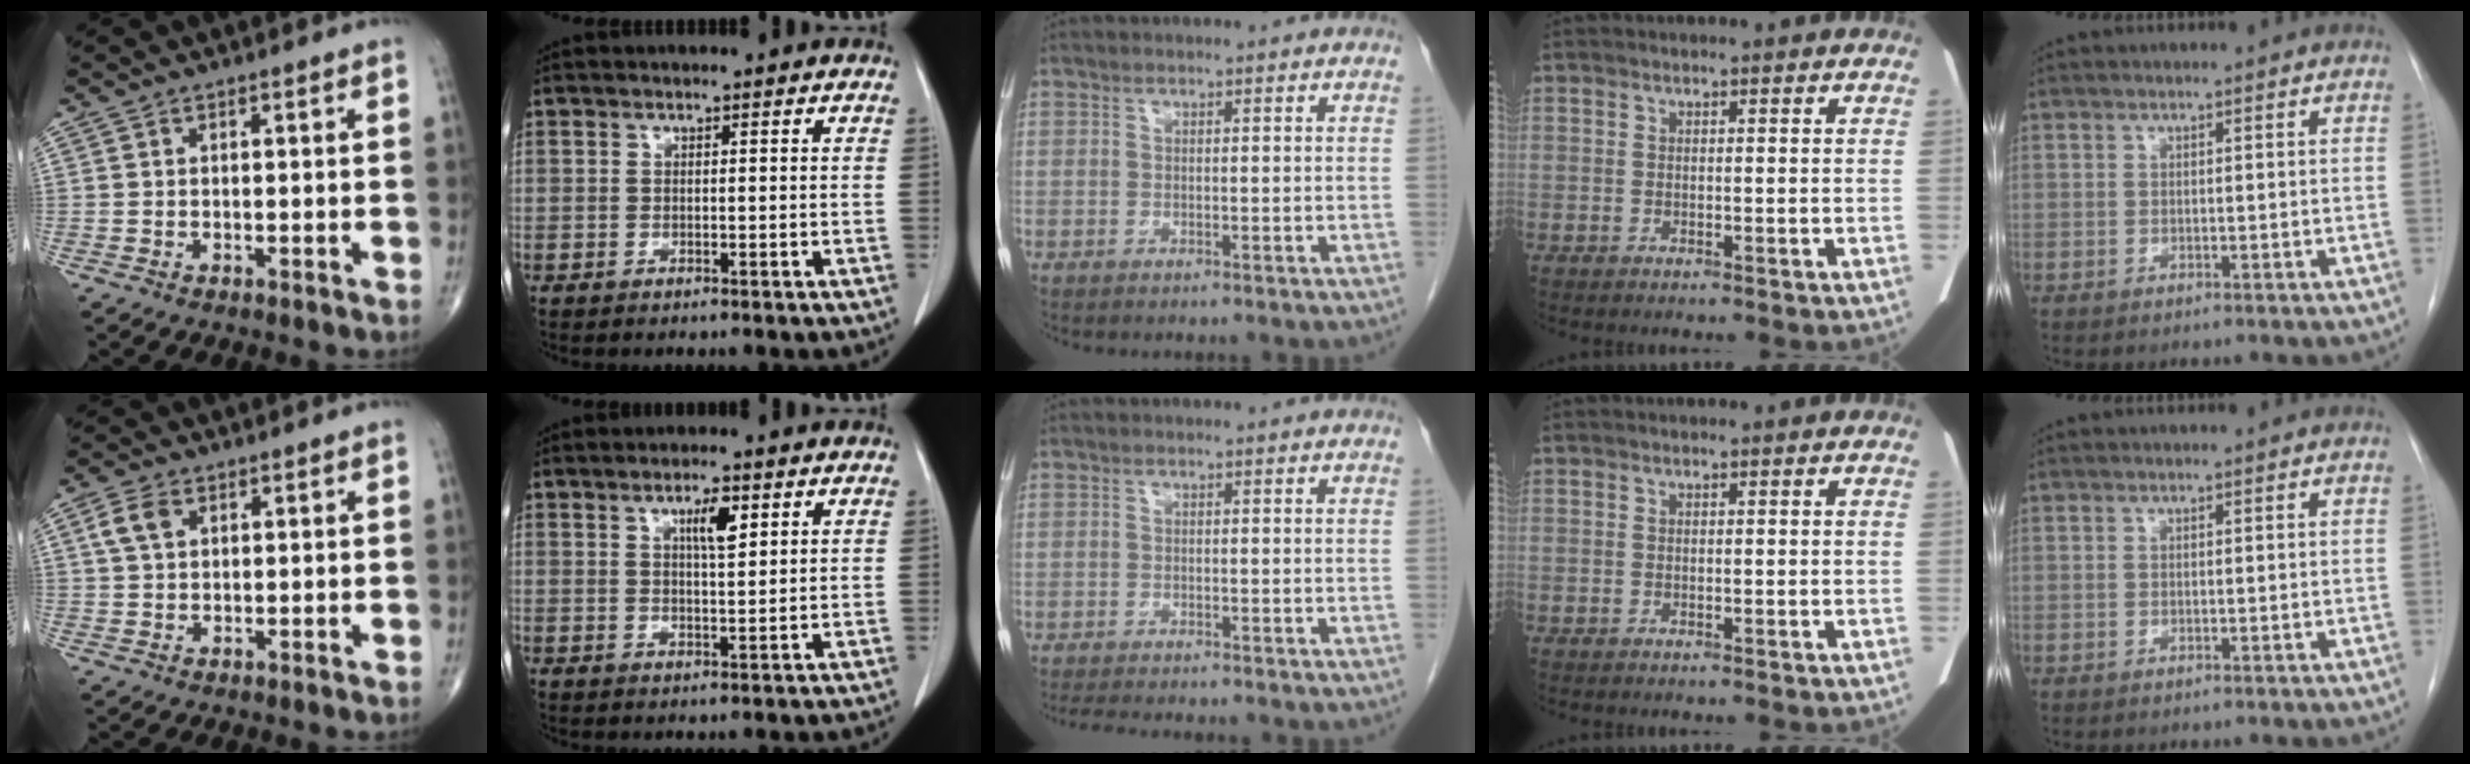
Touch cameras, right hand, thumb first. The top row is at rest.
{"thumb": {"total": 4.3, "force": [1.6, 2.8, 2.8], "torque": [-0.058, 0.005, 0.031]}, "index": {"total": 4.0, "force": [1.8, 0.8, 3.5], "torque": [-0.059, -0.001, 0.032]}, "middle": {"total": 6.0, "force": [-5.4, 0.7, 2.6], "torque": [-0.039, -0.015, -0.081]}}